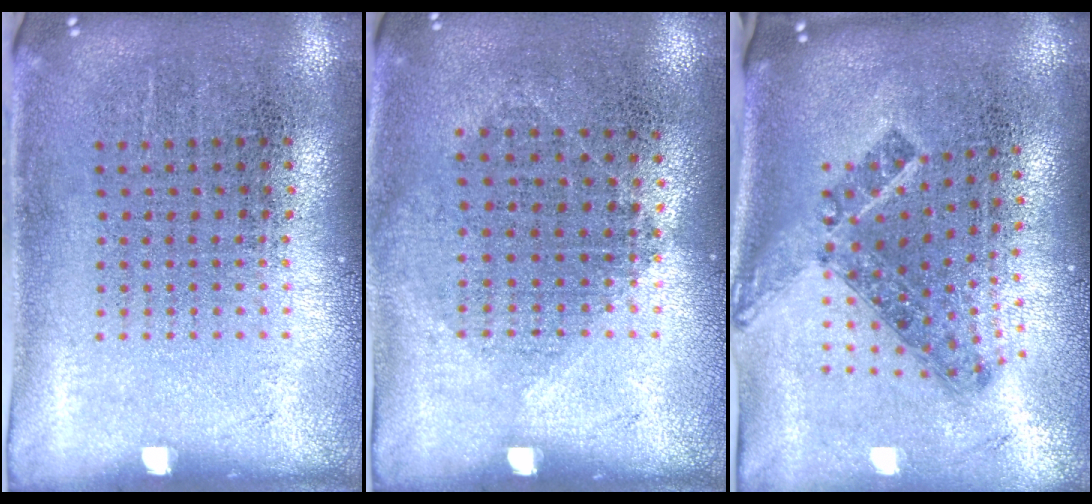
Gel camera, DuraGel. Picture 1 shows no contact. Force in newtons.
{"total": 1.0, "press": 0.9, "slide": 0.4}
{"total": 1.4, "press": 1.0, "slide": 0.9}